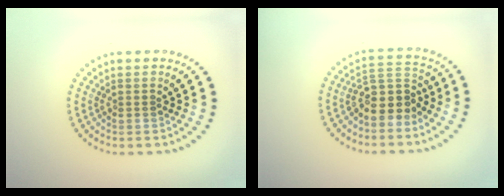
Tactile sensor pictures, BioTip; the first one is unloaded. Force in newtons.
{"total": 3.6, "press": 3.1, "slide": 1.9}